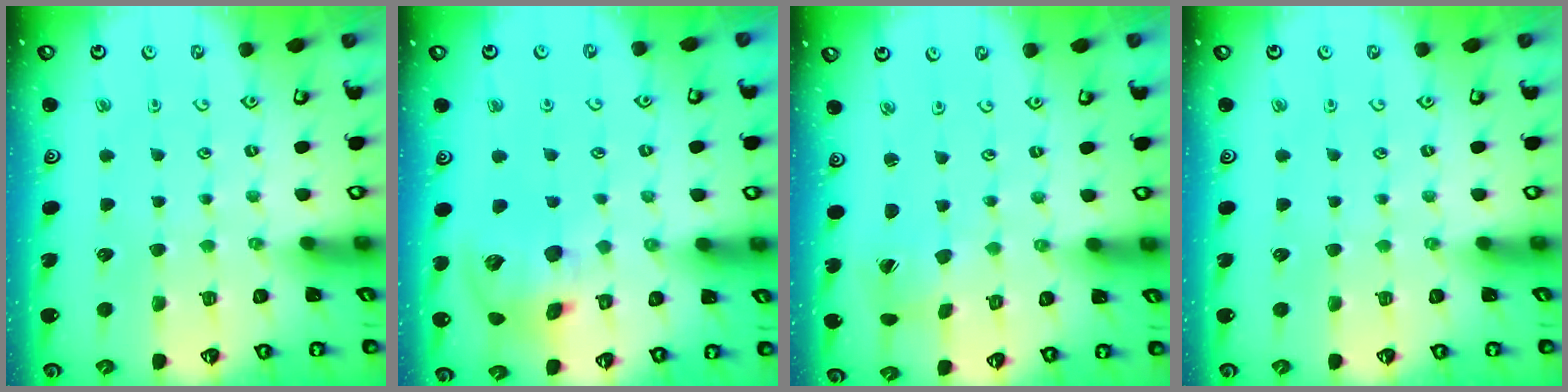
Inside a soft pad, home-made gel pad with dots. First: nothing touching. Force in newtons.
{"total": 14.4, "press": 14.2, "slide": 2.2}
{"total": 2.5, "press": 2.4, "slide": 0.4}
{"total": 0.0}